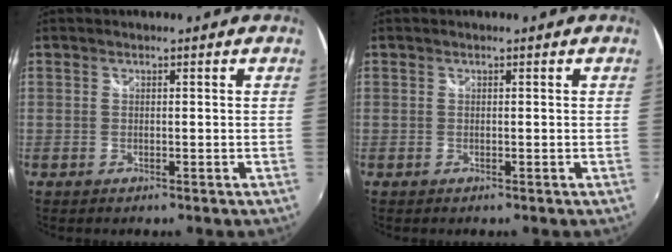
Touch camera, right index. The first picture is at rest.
{"total": 0.0}